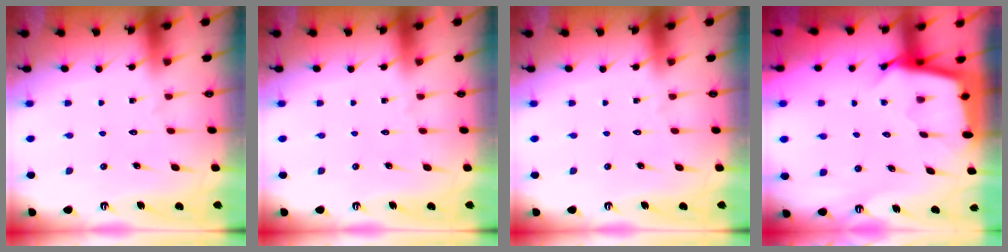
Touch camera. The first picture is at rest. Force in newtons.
{"total": 0.0}
{"total": 0.0}
{"total": 2.6, "press": 2.6, "slide": 0.2}